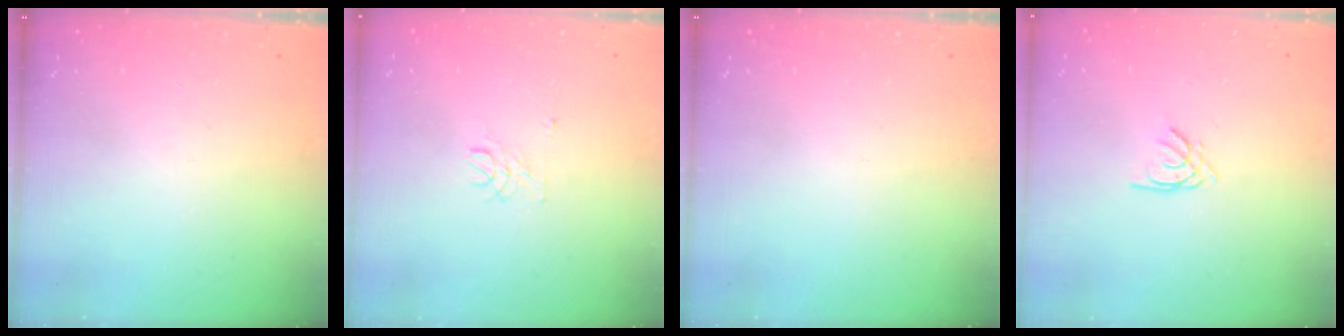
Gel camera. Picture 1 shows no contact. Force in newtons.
{"total": 3.5, "press": 3.5, "slide": 0.3}
{"total": 0.0}
{"total": 1.2, "press": 1.1, "slide": 0.3}